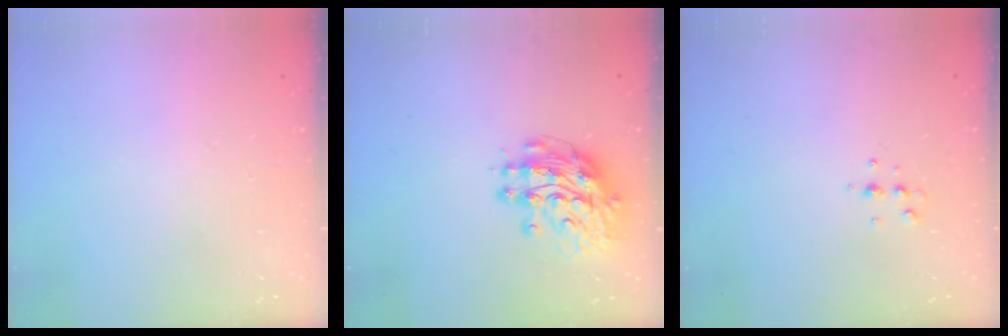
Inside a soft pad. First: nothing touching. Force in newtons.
{"total": 12.2, "press": 12.1, "slide": 1.1}
{"total": 4.7, "press": 4.6, "slide": 0.6}